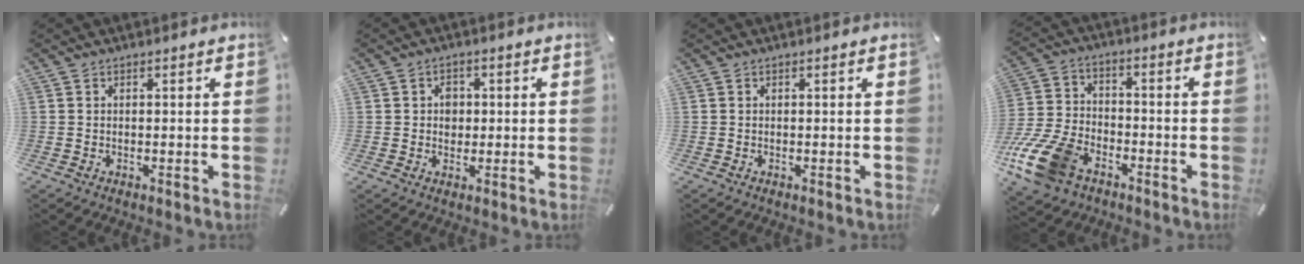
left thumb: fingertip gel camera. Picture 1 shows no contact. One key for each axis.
{"total": 3.0, "fx": 0.1, "fy": 2.7, "fz": 1.2, "tx": -0.003, "ty": -0.004, "tz": -0.005}
{"total": 0.0}
{"total": 15.2, "fx": -8.4, "fy": 9.5, "fz": 8.5, "tx": -0.177, "ty": 0.048, "tz": -0.149}